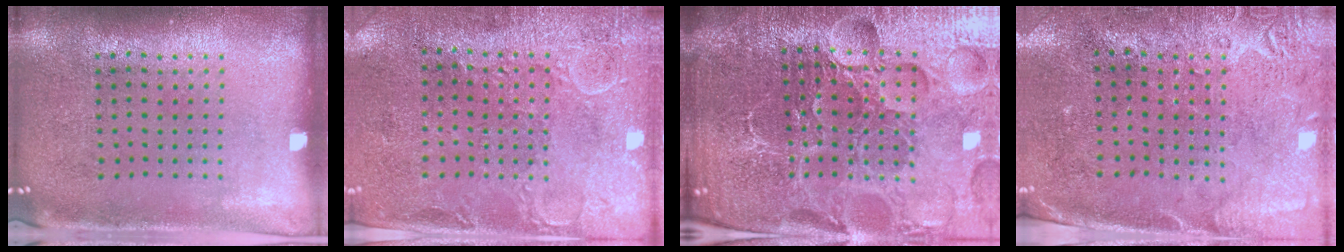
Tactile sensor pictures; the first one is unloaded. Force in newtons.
{"total": 2.7, "press": 2.4, "slide": 1.2}
{"total": 6.5, "press": 5.8, "slide": 3.0}
{"total": 2.7, "press": 2.3, "slide": 1.5}